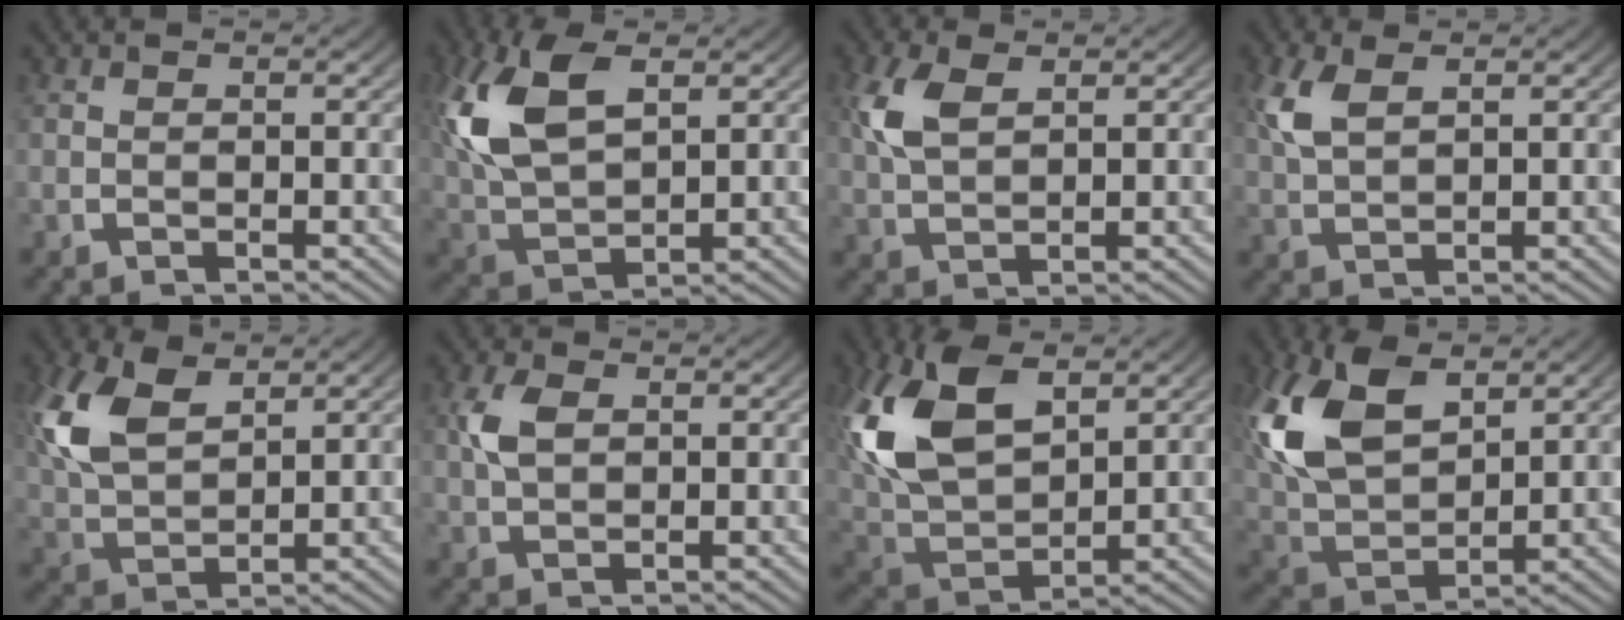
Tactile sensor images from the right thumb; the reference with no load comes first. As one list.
[{"total": 8.8, "force": [2.2, 5.5, 6.6], "torque": [-0.171, -0.015, 0.058]}, {"total": 3.6, "force": [1.9, 1.7, 2.5], "torque": [-0.059, 0.000, 0.047]}, {"total": 3.2, "force": [1.8, 1.4, 2.2], "torque": [-0.055, 0.001, 0.046]}, {"total": 7.0, "force": [2.8, 4.2, 4.8], "torque": [-0.122, -0.013, 0.068]}, {"total": 2.7, "force": [0.9, 1.8, 1.9], "torque": [-0.048, -0.002, 0.023]}, {"total": 12.2, "force": [2.6, 7.9, 9.0], "torque": [-0.227, -0.023, 0.061]}, {"total": 11.1, "force": [2.7, 7.3, 8.0], "torque": [-0.206, -0.025, 0.064]}]